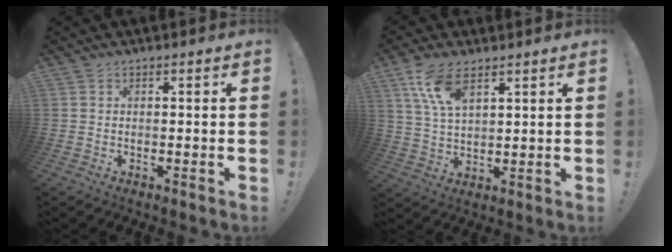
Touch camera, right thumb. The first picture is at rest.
{"total": 10.0, "force": [5.9, 4.5, 6.7], "torque": [-0.129, -0.024, 0.109]}